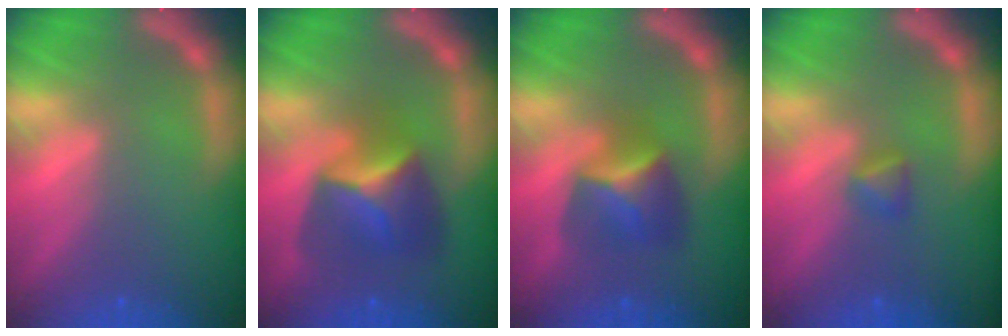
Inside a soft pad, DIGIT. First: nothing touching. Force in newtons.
{"total": 5.9}
{"total": 4.4}
{"total": 1.4}